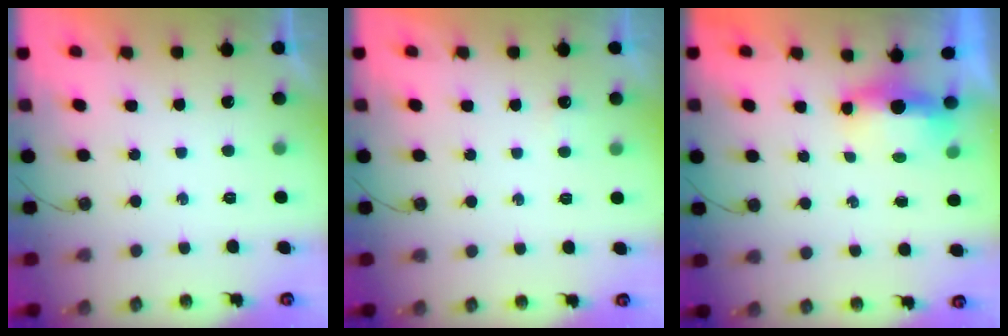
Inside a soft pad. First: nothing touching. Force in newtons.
{"total": 1.9, "press": 1.9, "slide": 0.3}
{"total": 6.7, "press": 5.4, "slide": 4.0}